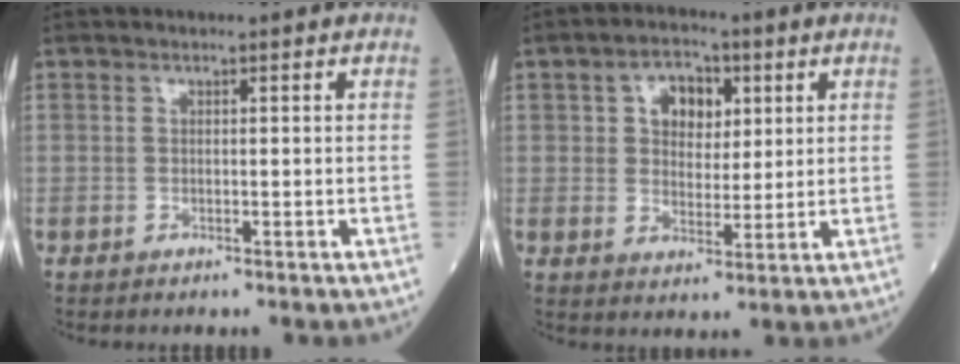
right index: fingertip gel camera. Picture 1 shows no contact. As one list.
[{"total": 6.5, "force": [2.3, 4.2, 4.4], "torque": [-0.069, 0.016, 0.040]}]